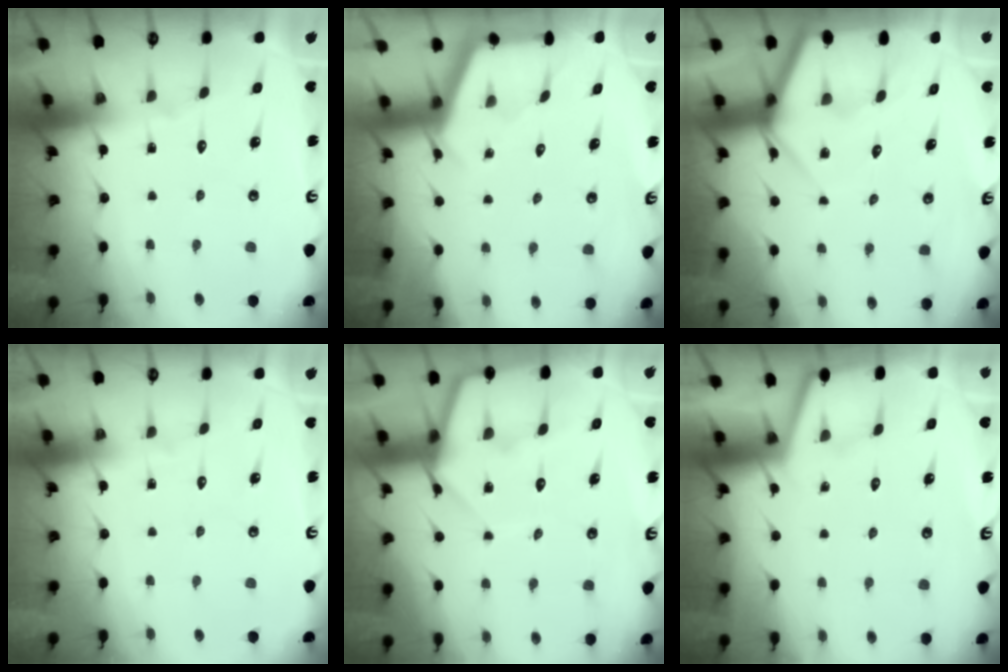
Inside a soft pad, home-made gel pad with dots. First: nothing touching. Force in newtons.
{"total": 2.7, "press": 2.7, "slide": 0.3}
{"total": 6.0, "press": 6.0, "slide": 0.5}
{"total": 0.0}
{"total": 7.7, "press": 7.7, "slide": 0.7}
{"total": 2.0, "press": 2.0, "slide": 0.3}